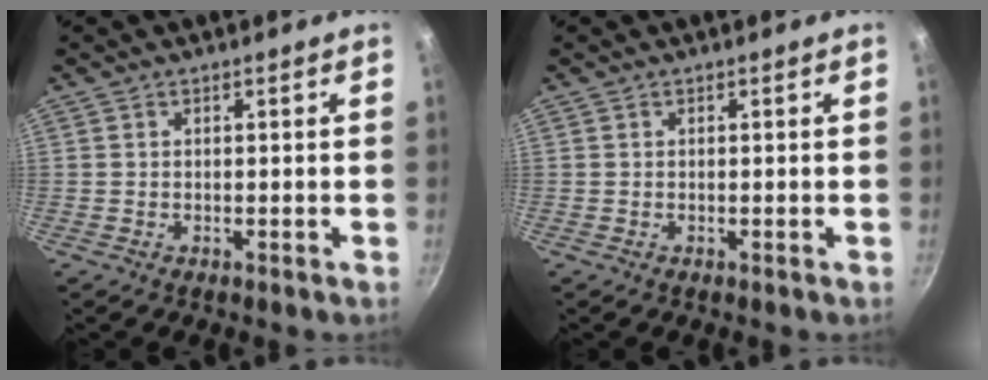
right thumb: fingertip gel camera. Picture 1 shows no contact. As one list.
[{"total": 0.0}]